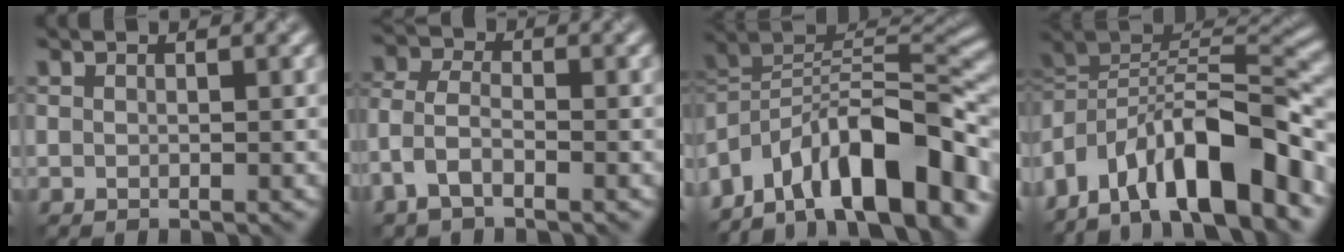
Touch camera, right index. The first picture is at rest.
{"total": 3.2, "force": [-1.8, 1.6, 2.1], "torque": [-0.050, 0.010, -0.049]}
{"total": 14.1, "force": [-7.1, 5.7, 10.7], "torque": [-0.177, 0.039, -0.129]}
{"total": 13.3, "force": [-5.4, 5.4, 10.8], "torque": [-0.171, 0.023, -0.091]}